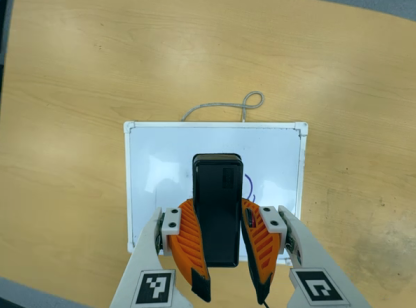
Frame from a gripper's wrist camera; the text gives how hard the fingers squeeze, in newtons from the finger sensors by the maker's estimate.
{"total": 13.0, "left": 9.5, "right": 16.6}